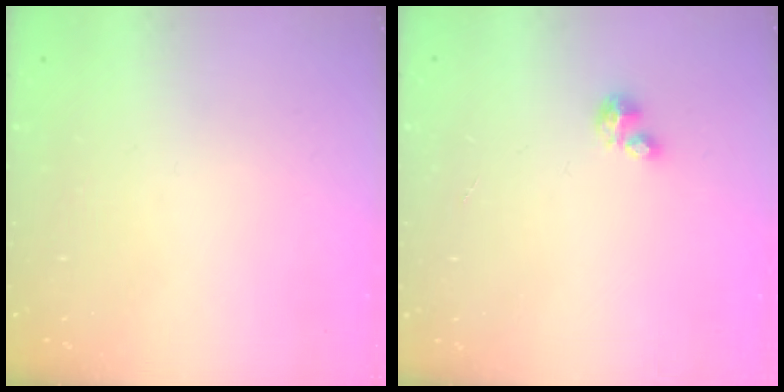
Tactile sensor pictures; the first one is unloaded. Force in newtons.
{"total": 2.1, "press": 2.1, "slide": 0.2}